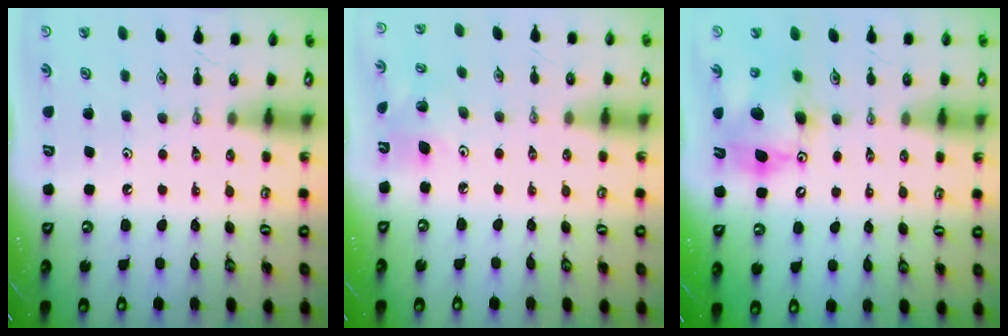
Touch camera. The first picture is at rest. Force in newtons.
{"total": 7.2, "press": 7.0, "slide": 1.9}
{"total": 12.7, "press": 12.5, "slide": 2.4}